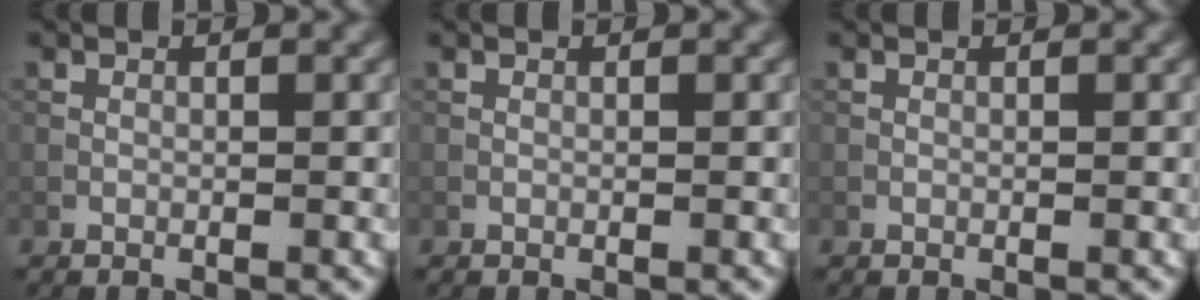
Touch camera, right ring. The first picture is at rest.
{"total": 0.0}
{"total": 0.0}